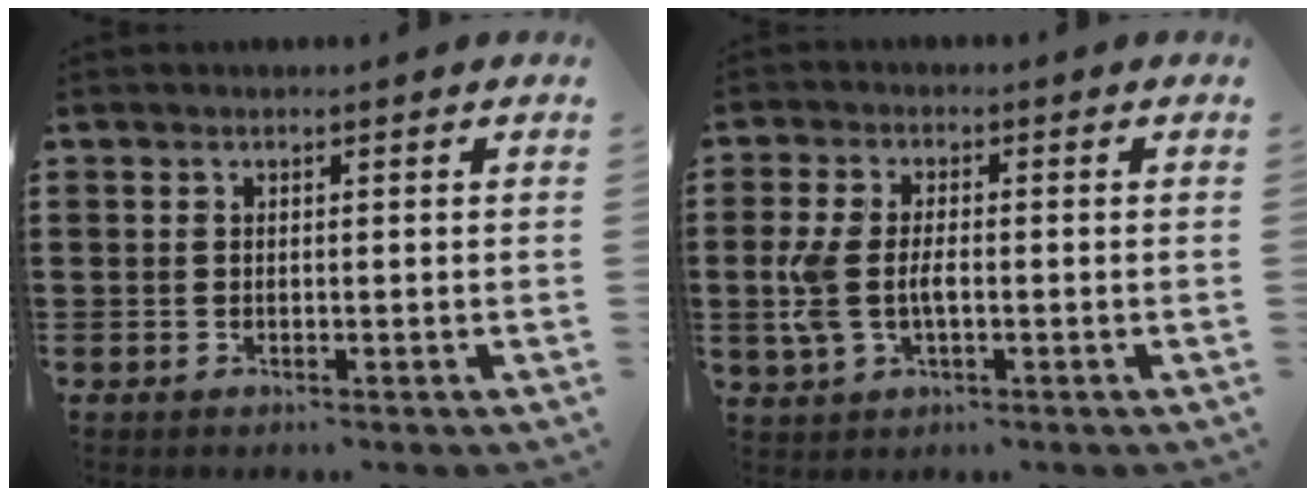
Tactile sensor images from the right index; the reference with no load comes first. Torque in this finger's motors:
{"motor_torque": [1.71, -0.42, 0.27, 0.11]}